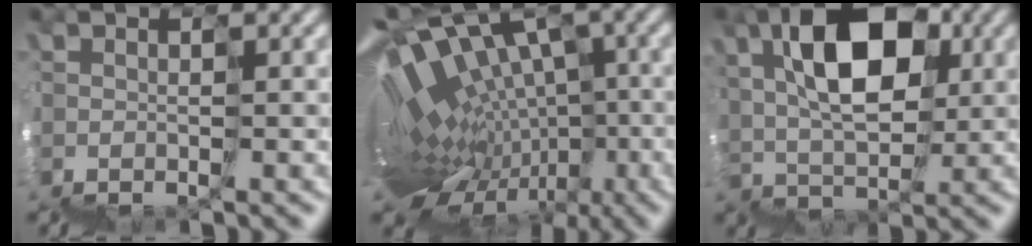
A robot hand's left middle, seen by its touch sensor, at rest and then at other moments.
{"total": 6.9, "force": [1.8, 3.7, 5.5], "torque": [-0.062, 0.054, 0.041]}
{"total": 7.3, "force": [5.4, 3.4, 3.4], "torque": [-0.037, 0.060, 0.074]}